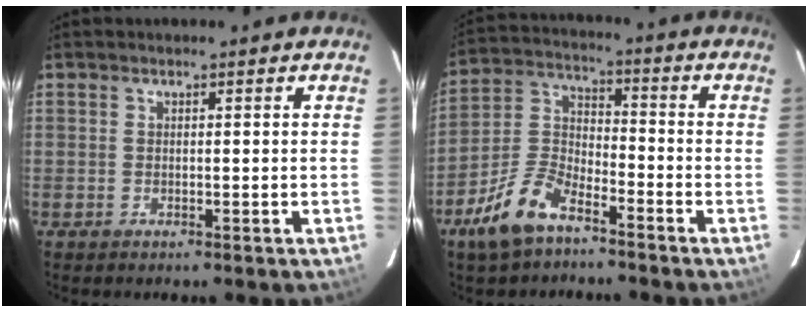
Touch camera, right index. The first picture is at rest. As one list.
[{"total": 11.2, "force": [-7.5, 4.6, 6.9], "torque": [-0.160, 0.008, -0.149]}]